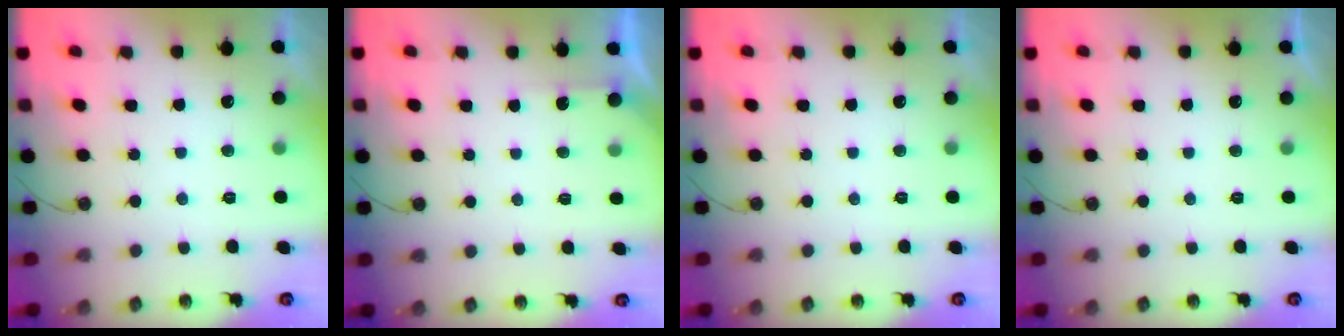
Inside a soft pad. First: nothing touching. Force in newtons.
{"total": 1.7, "press": 1.7, "slide": 0.3}
{"total": 0.0}
{"total": 0.0}